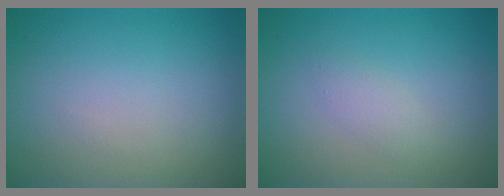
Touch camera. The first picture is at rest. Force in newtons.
{"total": 1.3, "press": 1.3, "slide": 0.1}